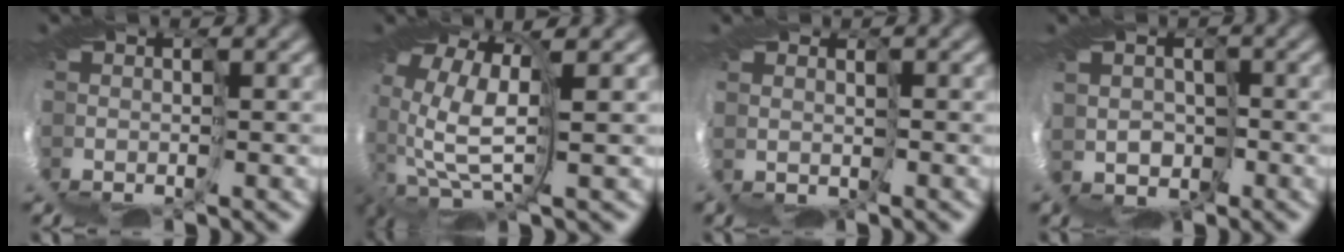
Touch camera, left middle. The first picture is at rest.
{"total": 7.0, "force": [1.5, 3.5, 5.9], "torque": [-0.148, -0.028, 0.046]}
{"total": 1.5, "force": [1.5, 0.2, -0.4], "torque": [0.003, -0.009, 0.030]}
{"total": 1.7, "force": [0.8, 1.4, -0.6], "torque": [0.023, 0.006, -0.008]}